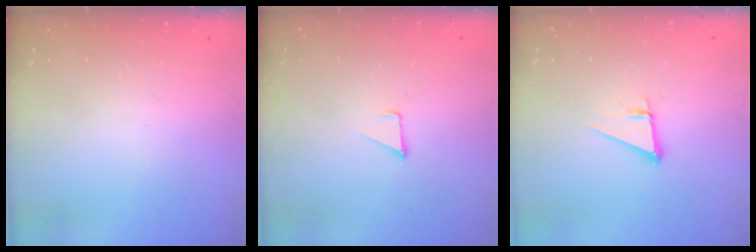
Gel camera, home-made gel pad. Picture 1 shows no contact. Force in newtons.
{"total": 1.5, "press": 1.5, "slide": 0.1}
{"total": 3.7, "press": 3.7, "slide": 0.2}